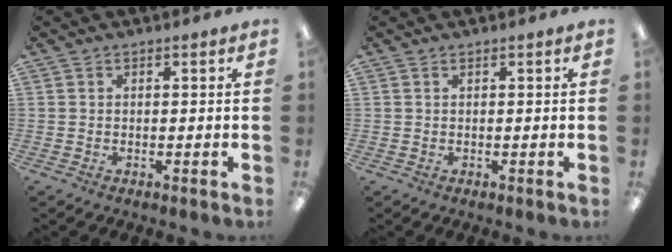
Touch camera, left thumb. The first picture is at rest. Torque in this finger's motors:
{"motor_torque": [0.61, 0.07, 0.02, 0.14, 0.02]}